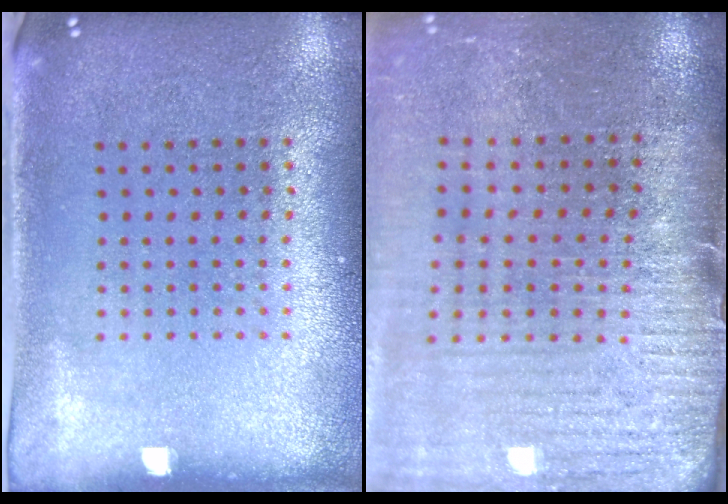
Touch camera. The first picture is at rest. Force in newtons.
{"total": 3.8, "press": 3.3, "slide": 1.9}